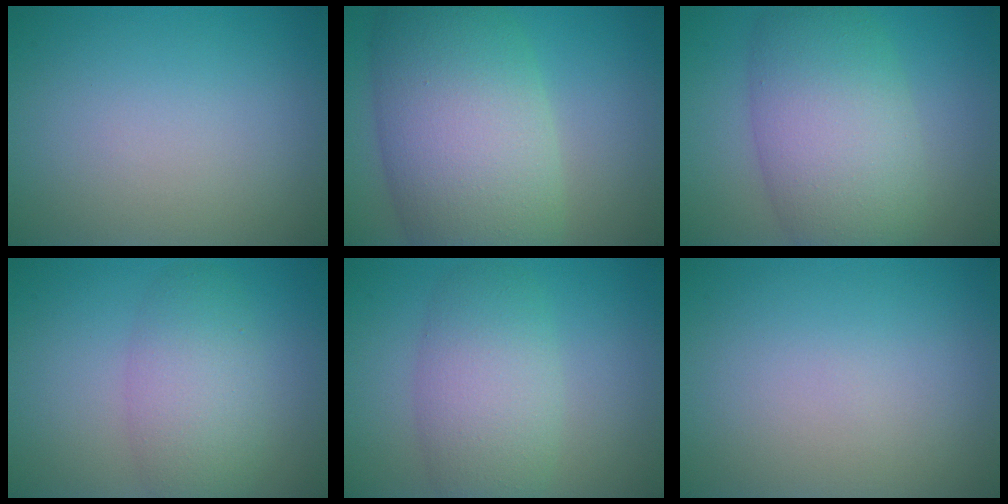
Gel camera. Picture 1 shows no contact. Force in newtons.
{"total": 11.7, "press": 11.7, "slide": 0.4}
{"total": 8.8, "press": 8.8, "slide": 0.5}
{"total": 4.6, "press": 4.6, "slide": 0.0}
{"total": 5.5, "press": 5.5, "slide": 0.2}
{"total": 0.0}